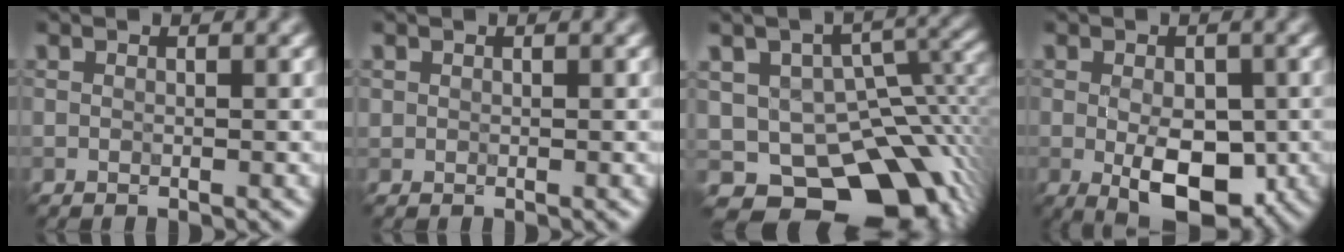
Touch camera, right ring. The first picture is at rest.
{"total": 0.5, "force": [0.3, 0.4, 0.0], "torque": [0.006, 0.000, 0.005]}
{"total": 13.7, "force": [-6.8, 8.3, 8.6], "torque": [-0.135, -0.017, -0.085]}
{"total": 6.3, "force": [-1.6, 3.3, 5.2], "torque": [-0.088, -0.010, -0.018]}